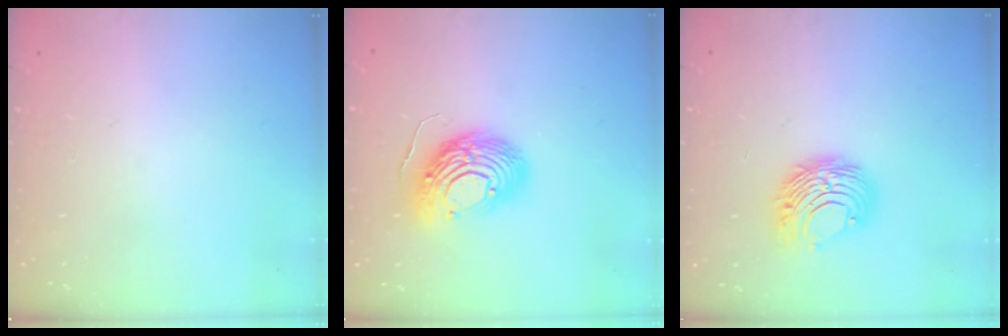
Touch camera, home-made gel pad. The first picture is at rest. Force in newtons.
{"total": 13.9, "press": 13.8, "slide": 1.5}
{"total": 8.6, "press": 8.6, "slide": 0.5}